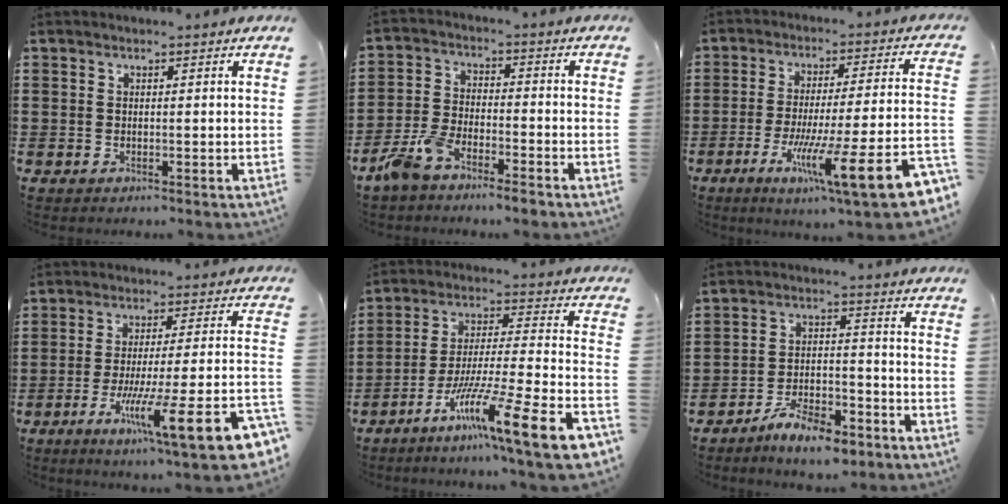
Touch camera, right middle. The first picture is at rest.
{"total": 6.2, "force": [-5.2, 1.3, 3.0], "torque": [-0.074, 0.001, -0.103]}
{"total": 13.8, "force": [-7.8, 1.0, 11.4], "torque": [-0.170, -0.009, -0.141]}
{"total": 14.8, "force": [-8.2, 1.9, 12.1], "torque": [-0.179, 0.003, -0.141]}
{"total": 14.6, "force": [-9.6, 0.4, 11.0], "torque": [-0.167, 0.004, -0.177]}
{"total": 7.6, "force": [-6.5, 1.8, 3.6], "torque": [-0.072, 0.008, -0.122]}